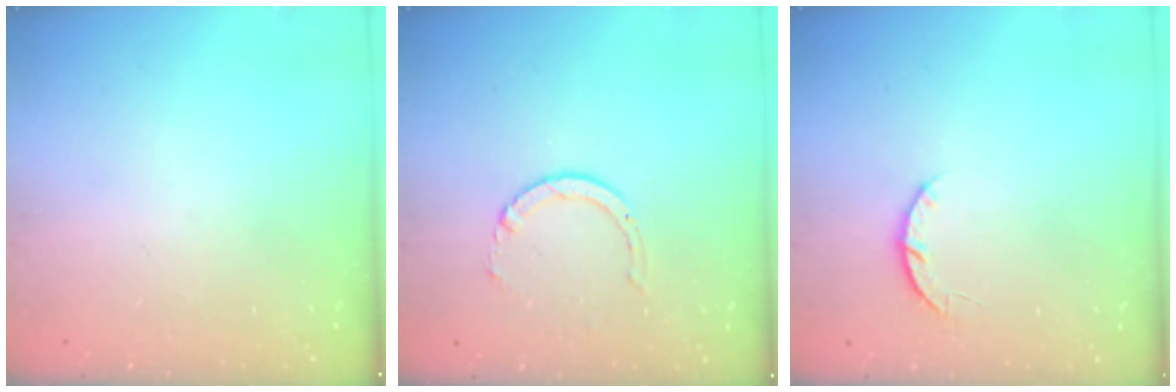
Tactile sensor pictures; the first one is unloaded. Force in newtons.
{"total": 2.9, "press": 2.9, "slide": 0.4}
{"total": 4.0, "press": 4.0, "slide": 0.5}